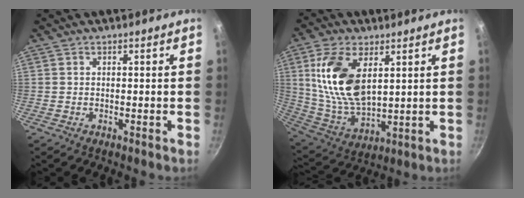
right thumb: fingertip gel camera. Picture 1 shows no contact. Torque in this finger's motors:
{"motor_torque": [-0.62, 1.95, 1.74, 0.85, 0.40]}